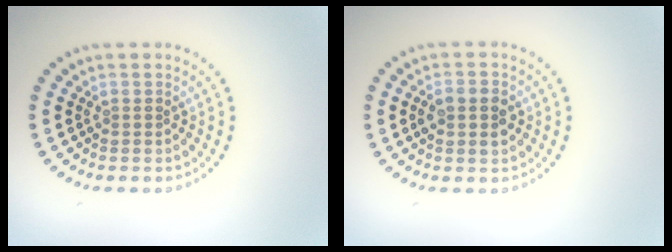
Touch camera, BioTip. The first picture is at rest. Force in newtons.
{"total": 2.7, "press": 2.7, "slide": 0.2}